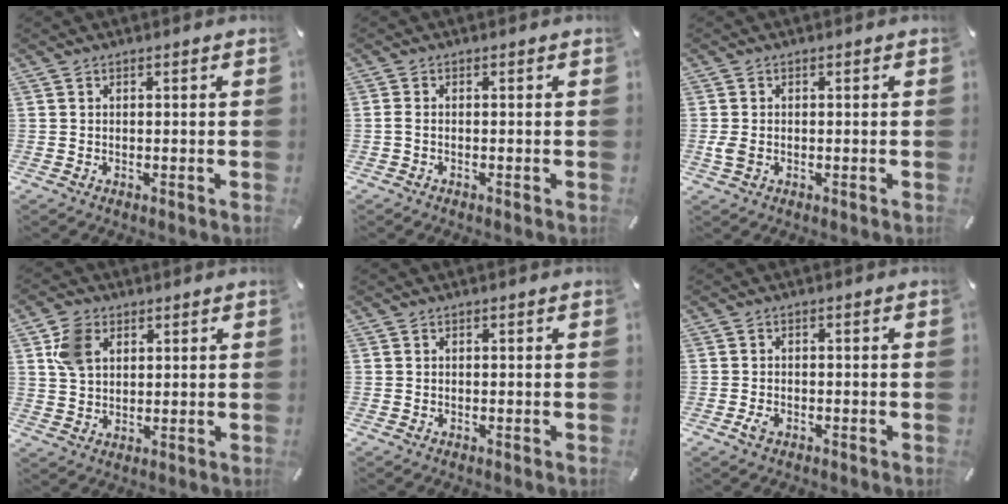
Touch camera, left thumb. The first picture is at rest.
{"total": 1.2, "force": [-0.6, 0.3, 1.0], "torque": [-0.018, -0.001, -0.010]}
{"total": 2.2, "force": [-0.6, 1.4, 1.6], "torque": [-0.042, -0.004, -0.012]}
{"total": 7.1, "force": [3.0, 5.4, 3.6], "torque": [-0.083, 0.007, 0.057]}
{"total": 0.0}
{"total": 2.0, "force": [-1.1, 1.1, 1.2], "torque": [-0.029, 0.001, -0.021]}